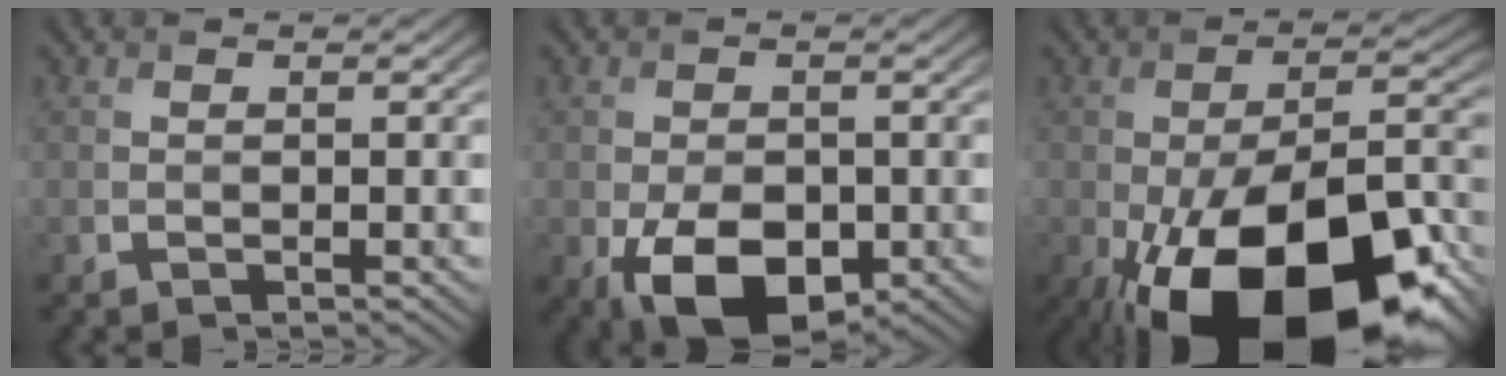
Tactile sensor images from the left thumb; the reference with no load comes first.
{"total": 9.2, "force": [-3.8, 5.6, 6.3], "torque": [-0.127, -0.031, -0.055]}
{"total": 21.3, "force": [-10.2, 10.1, 15.7], "torque": [-0.268, -0.054, -0.142]}